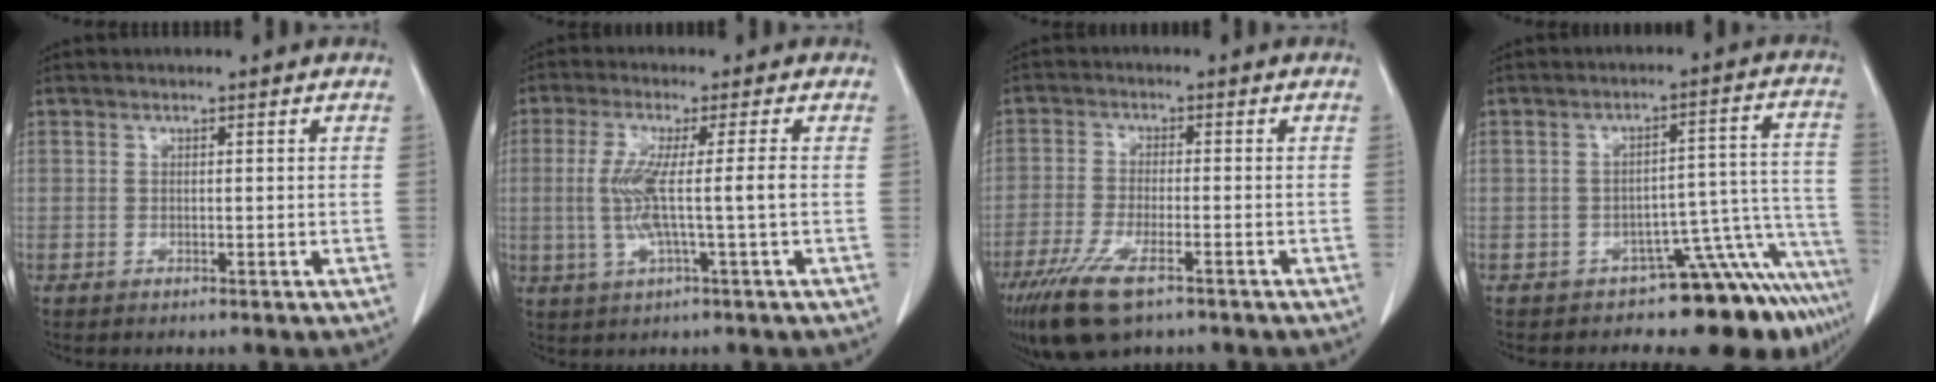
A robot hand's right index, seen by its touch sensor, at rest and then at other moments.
{"total": 7.0, "force": [-0.5, -0.7, 7.0], "torque": [-0.147, -0.004, -0.007]}
{"total": 10.2, "force": [-6.6, 2.7, 7.3], "torque": [-0.134, -0.023, -0.110]}
{"total": 12.1, "force": [-9.9, 3.0, 6.2], "torque": [-0.025, 0.067, -0.125]}